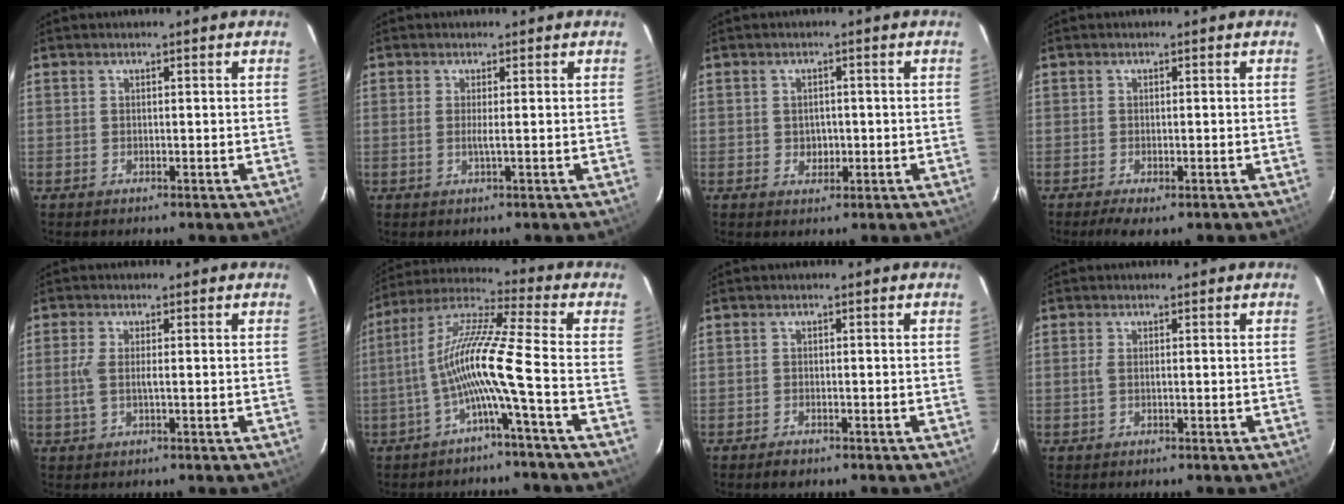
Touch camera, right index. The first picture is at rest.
{"total": 1.4, "force": [-0.1, -0.4, 1.3], "torque": [-0.026, -0.005, -0.003]}
{"total": 2.6, "force": [-0.3, 2.3, 1.2], "torque": [-0.020, 0.004, -0.001]}
{"total": 3.4, "force": [-2.0, 1.4, 2.3], "torque": [-0.050, -0.012, -0.031]}
{"total": 3.4, "force": [-0.4, 0.9, 3.3], "torque": [-0.073, 0.000, -0.007]}
{"total": 11.4, "force": [-3.9, -1.2, 10.6], "torque": [-0.209, 0.011, -0.076]}
{"total": 1.8, "force": [-1.4, 0.9, 0.7], "torque": [-0.013, -0.001, -0.022]}
{"total": 1.3, "force": [-0.2, 0.3, 1.3], "torque": [-0.028, 0.000, -0.005]}